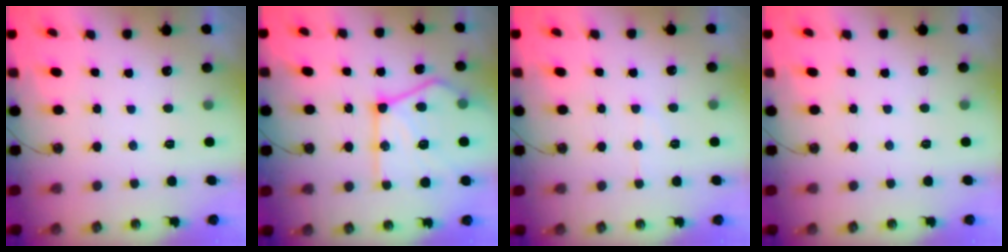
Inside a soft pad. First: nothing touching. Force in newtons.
{"total": 23.2, "press": 23.1, "slide": 2.2}
{"total": 5.5, "press": 5.5, "slide": 0.2}
{"total": 1.7, "press": 1.7, "slide": 0.3}